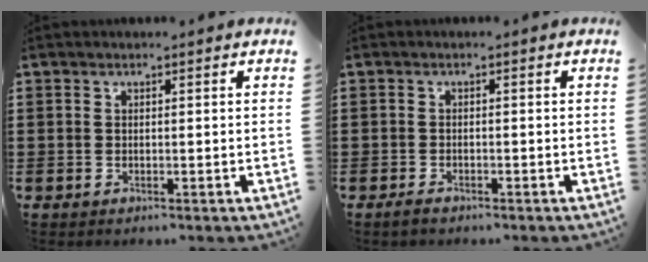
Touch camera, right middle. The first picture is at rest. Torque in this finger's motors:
{"motor_torque": [-0.42, 0.42, -0.05, 0.01]}